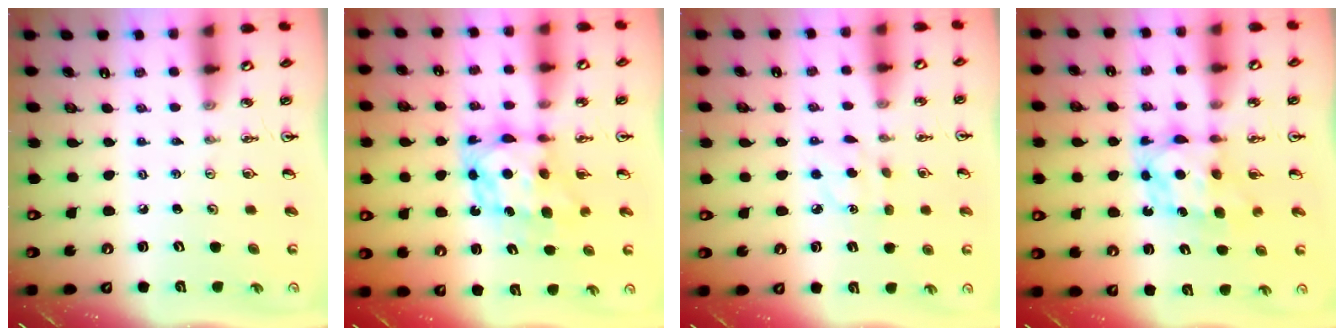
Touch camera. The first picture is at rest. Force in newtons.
{"total": 7.5, "press": 7.5, "slide": 0.8}
{"total": 5.2, "press": 5.1, "slide": 0.6}
{"total": 6.9, "press": 6.9, "slide": 0.6}